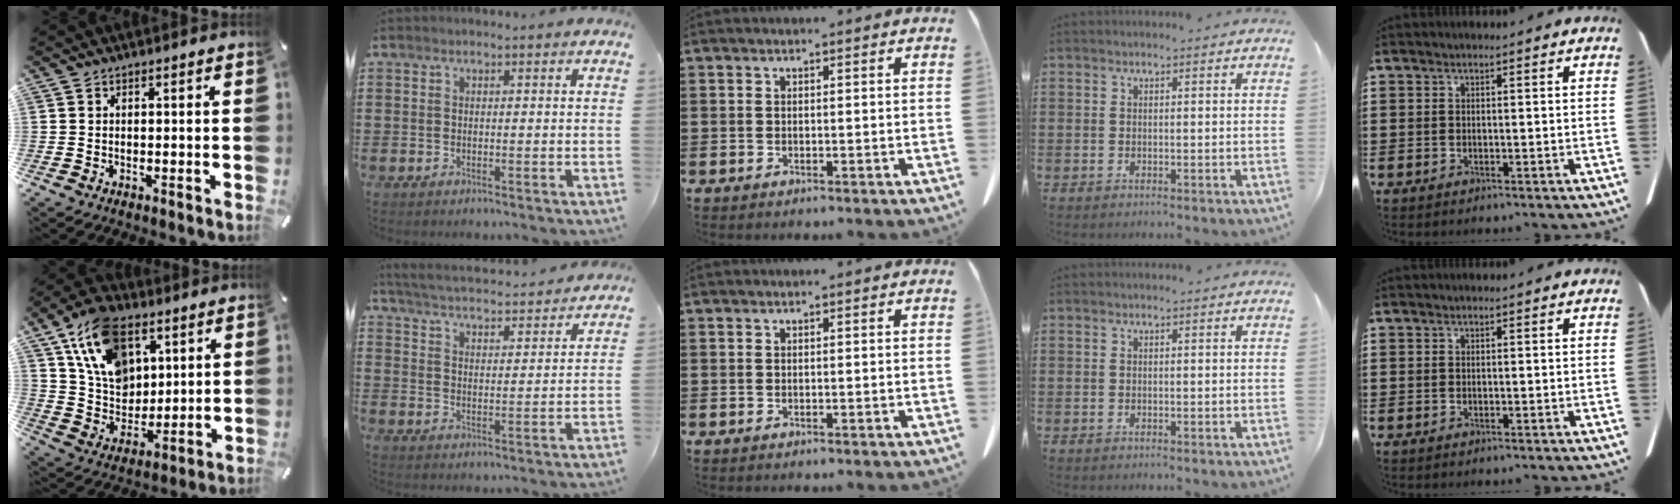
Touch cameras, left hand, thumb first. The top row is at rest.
{"thumb": {"total": 17.1, "force": [8.5, 11.5, 9.3], "torque": [-0.194, -0.030, 0.160]}, "index": {"total": 4.0, "force": [4.0, -0.3, 0.5], "torque": [-0.034, -0.034, 0.063]}}